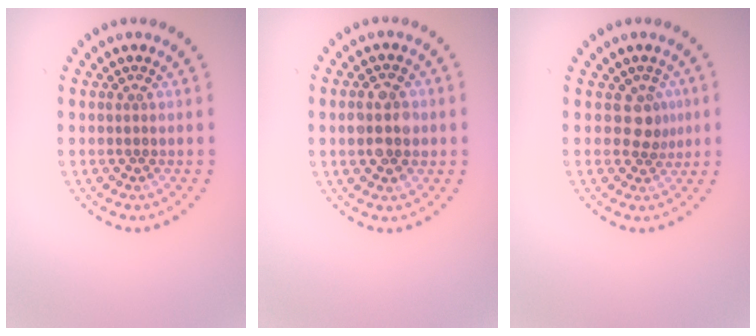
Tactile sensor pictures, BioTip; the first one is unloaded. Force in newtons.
{"total": 4.0, "press": 4.0, "slide": 0.2}
{"total": 2.1, "press": 1.6, "slide": 1.3}